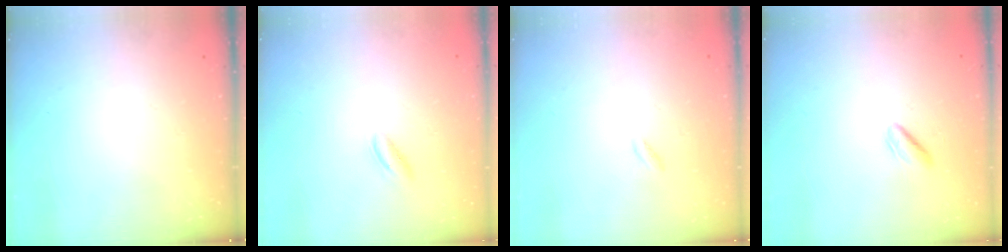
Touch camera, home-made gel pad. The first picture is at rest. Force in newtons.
{"total": 2.6, "press": 2.5, "slide": 0.8}
{"total": 0.9, "press": 0.8, "slide": 0.5}
{"total": 1.1, "press": 0.8, "slide": 0.8}